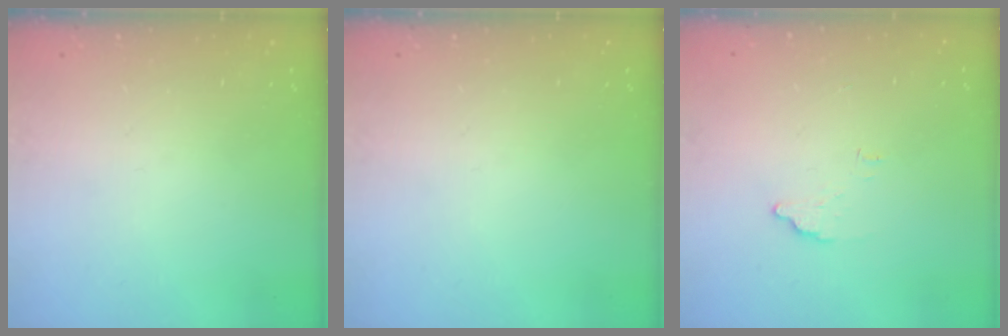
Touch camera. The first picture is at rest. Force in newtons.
{"total": 0.0}
{"total": 3.9, "press": 3.8, "slide": 0.3}